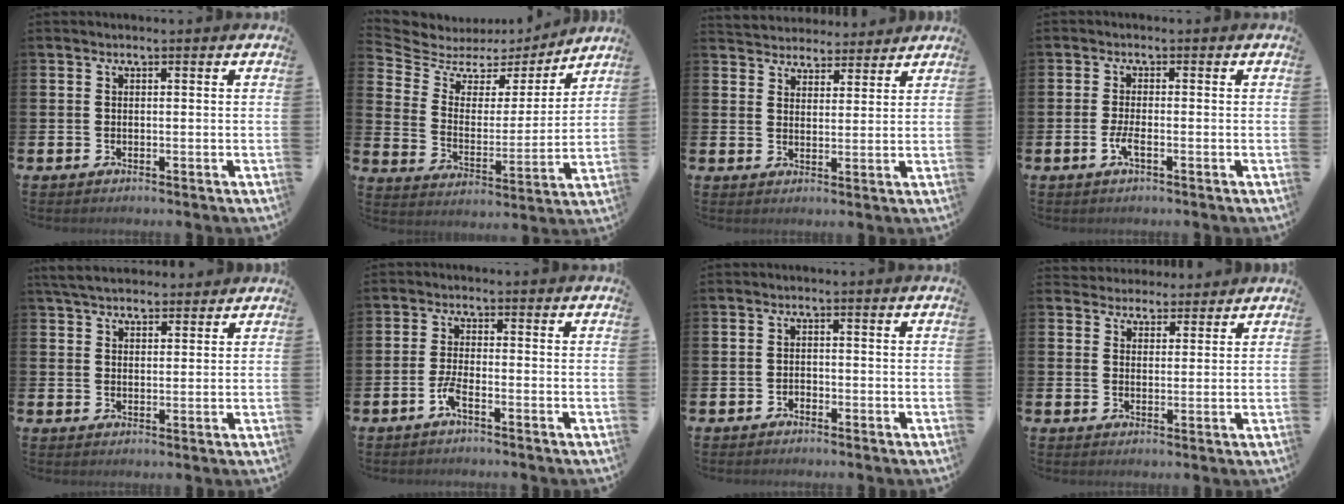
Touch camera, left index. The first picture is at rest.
{"total": 6.1, "force": [5.0, 3.3, 1.0], "torque": [-0.058, -0.038, 0.082]}
{"total": 4.2, "force": [4.0, 1.1, -0.5], "torque": [-0.008, -0.021, 0.073]}
{"total": 2.1, "force": [-0.8, 0.4, 1.8], "torque": [-0.035, 0.001, -0.015]}
{"total": 4.9, "force": [4.6, 1.4, 1.0], "torque": [-0.034, -0.012, 0.086]}
{"total": 2.2, "force": [-1.4, 0.3, 1.7], "torque": [-0.041, -0.001, -0.029]}
{"total": 1.1, "force": [-0.9, 0.5, 0.0], "torque": [0.004, 0.001, -0.022]}
{"total": 3.7, "force": [3.5, 1.1, -0.5], "torque": [-0.004, -0.017, 0.064]}